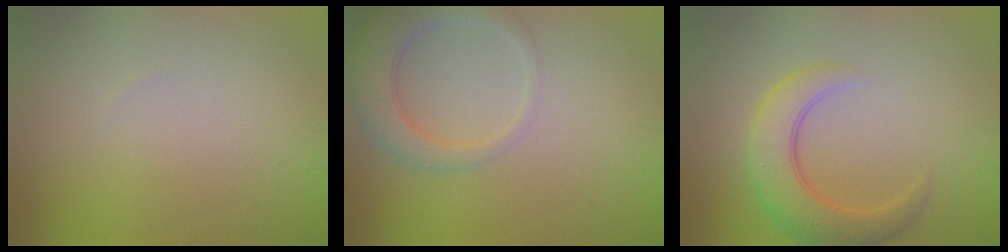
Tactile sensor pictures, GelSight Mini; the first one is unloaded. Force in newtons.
{"total": 4.4, "press": 4.3, "slide": 0.6}
{"total": 5.0, "press": 5.0, "slide": 0.3}